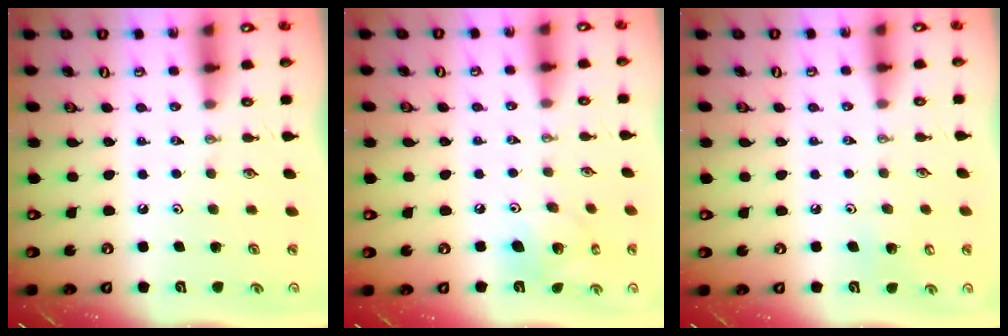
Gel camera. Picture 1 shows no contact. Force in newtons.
{"total": 10.6, "press": 10.5, "slide": 1.0}
{"total": 5.6, "press": 5.6, "slide": 0.9}